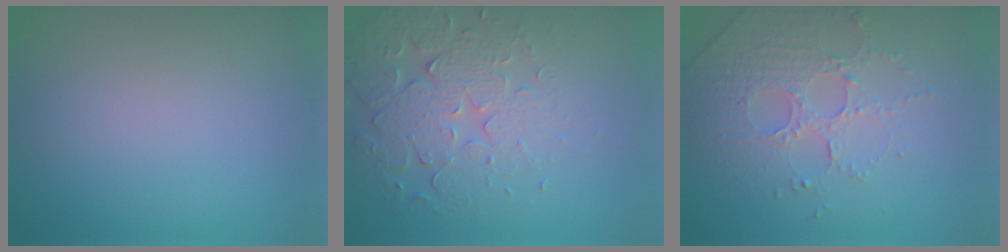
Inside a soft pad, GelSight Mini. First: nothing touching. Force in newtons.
{"total": 5.1, "press": 4.4, "slide": 2.6}
{"total": 5.1, "press": 3.5, "slide": 3.7}